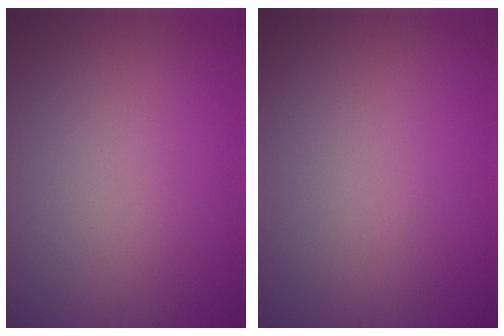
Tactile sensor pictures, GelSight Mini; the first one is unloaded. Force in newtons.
{"total": 0.0}